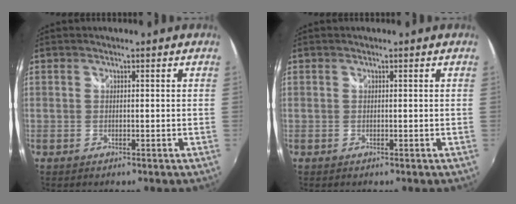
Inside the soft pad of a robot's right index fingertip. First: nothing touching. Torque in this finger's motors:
{"motor_torque": [0.00, 0.00, 0.00, 0.00]}